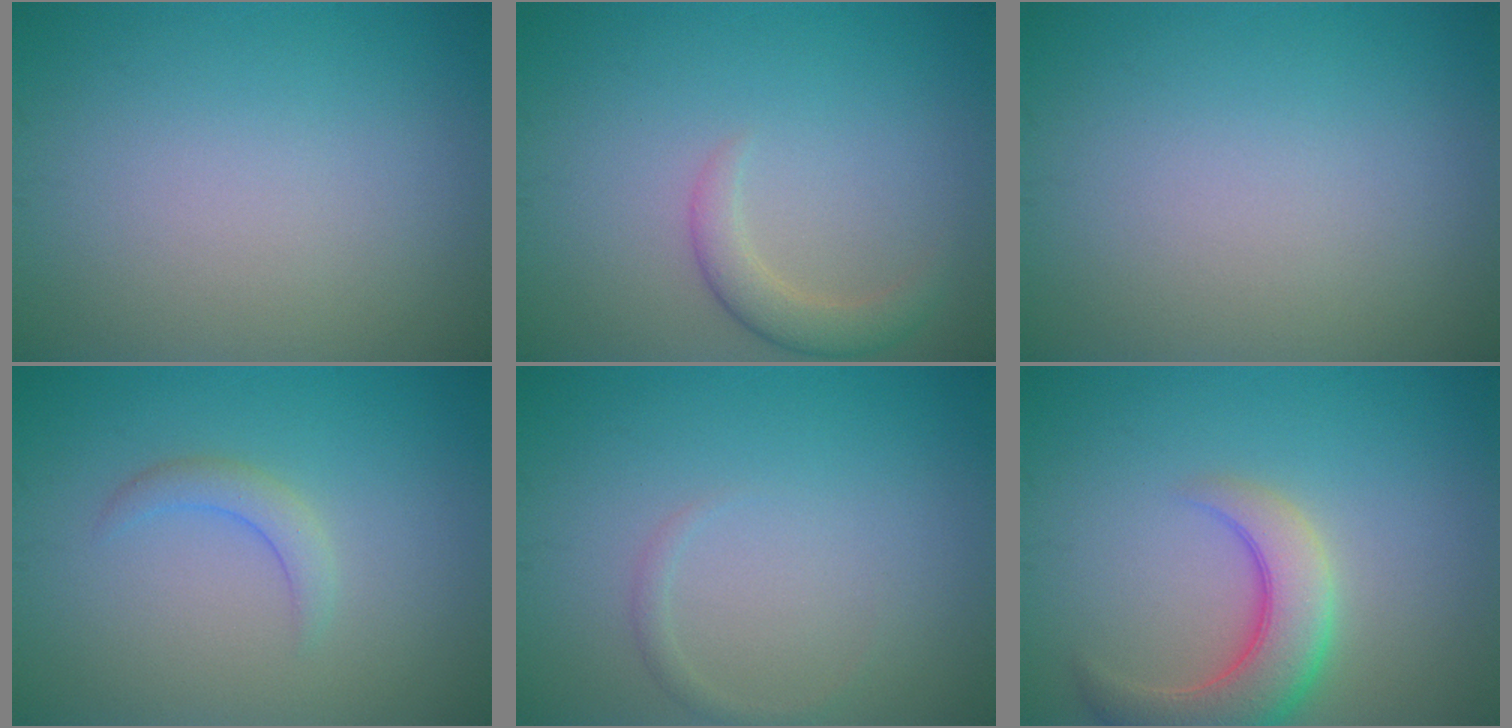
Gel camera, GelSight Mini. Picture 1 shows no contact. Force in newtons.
{"total": 2.4, "press": 2.4, "slide": 0.3}
{"total": 0.0}
{"total": 1.7, "press": 1.7, "slide": 0.2}
{"total": 0.8, "press": 0.8, "slide": 0.0}
{"total": 5.7, "press": 5.6, "slide": 0.7}